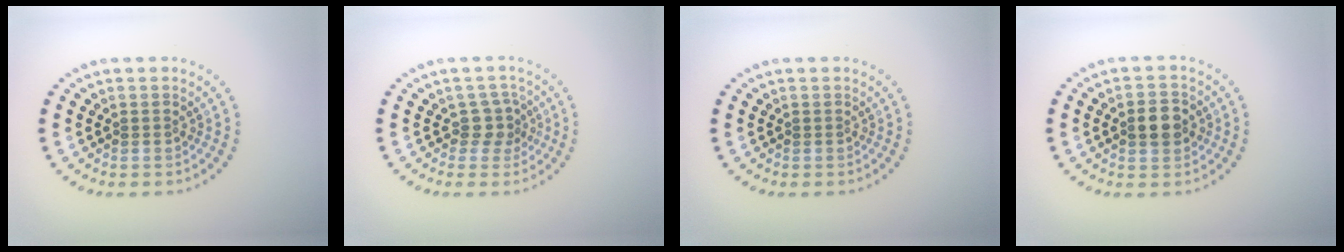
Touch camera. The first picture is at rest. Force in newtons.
{"total": 1.9, "press": 1.5, "slide": 1.2}
{"total": 0.0}
{"total": 3.2, "press": 3.2, "slide": 0.1}